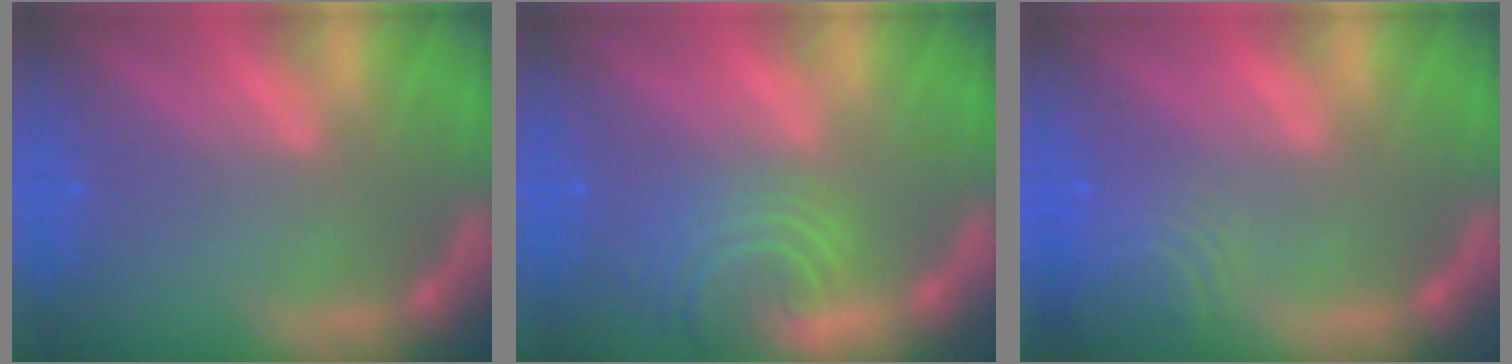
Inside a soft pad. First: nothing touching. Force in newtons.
{"total": 6.1}
{"total": 5.6}